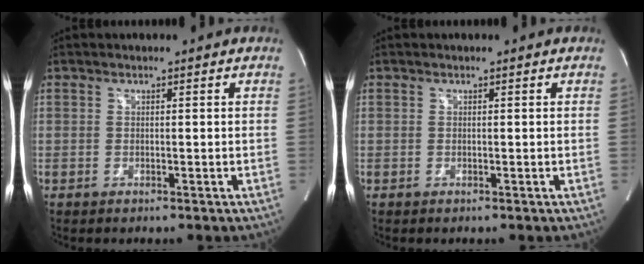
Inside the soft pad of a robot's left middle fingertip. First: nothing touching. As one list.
[{"total": 0.0}]